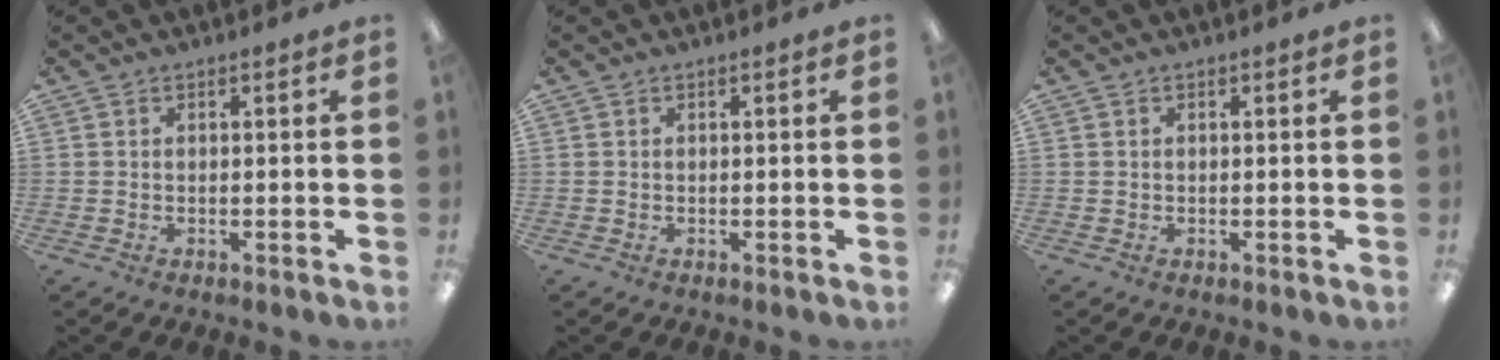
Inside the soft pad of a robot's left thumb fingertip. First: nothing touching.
{"total": 0.0}
{"total": 0.0}